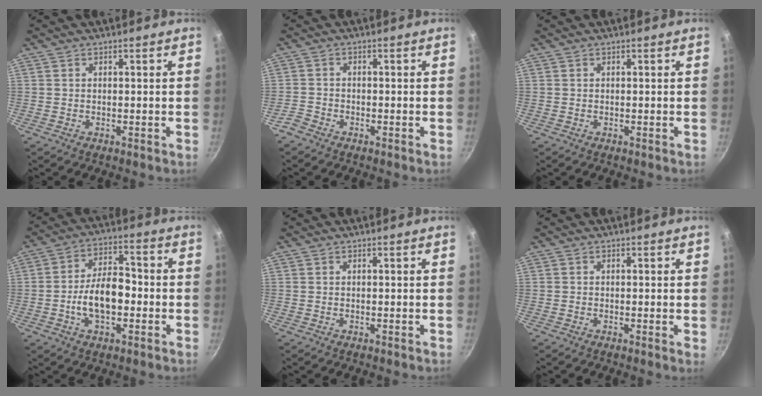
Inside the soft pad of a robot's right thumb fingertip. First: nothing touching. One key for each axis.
{"total": 2.3, "fx": -1.9, "fy": 1.2, "fz": 0.6, "tx": -0.021, "ty": 0.016, "tz": -0.041}
{"total": 0.0}
{"total": 11.0, "fx": -2.4, "fy": 6.2, "fz": 8.8, "tx": -0.132, "ty": 0.034, "tz": -0.048}
{"total": 0.0}
{"total": 0.9, "fx": -0.1, "fy": 0.1, "fz": 0.9, "tx": -0.013, "ty": -0.002, "tz": -0.006}